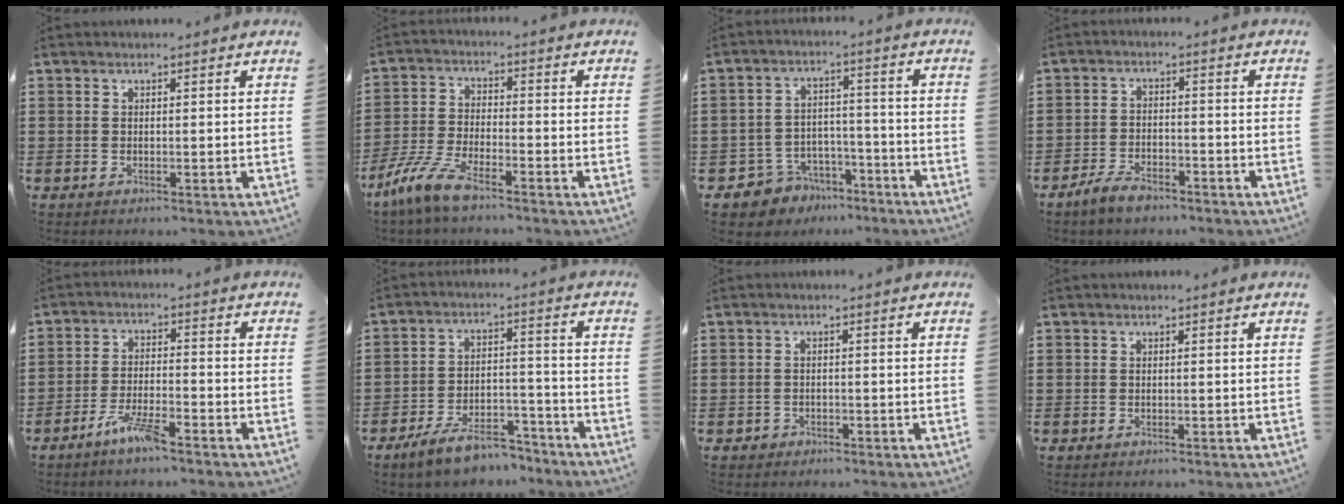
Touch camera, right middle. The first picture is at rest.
{"total": 7.2, "force": [-5.7, 1.3, 4.2], "torque": [-0.113, -0.011, -0.118]}
{"total": 5.8, "force": [-5.1, 2.7, 0.0], "torque": [-0.024, 0.016, -0.106]}
{"total": 4.0, "force": [-3.3, 1.4, 1.7], "torque": [-0.042, 0.007, -0.068]}
{"total": 5.3, "force": [-4.1, 0.7, 3.2], "torque": [-0.074, -0.003, -0.078]}
{"total": 8.3, "force": [-7.0, 2.5, 3.7], "torque": [-0.068, 0.018, -0.132]}
{"total": 1.2, "force": [-1.0, 0.7, -0.1], "torque": [-0.003, 0.004, -0.024]}
{"total": 0.0}